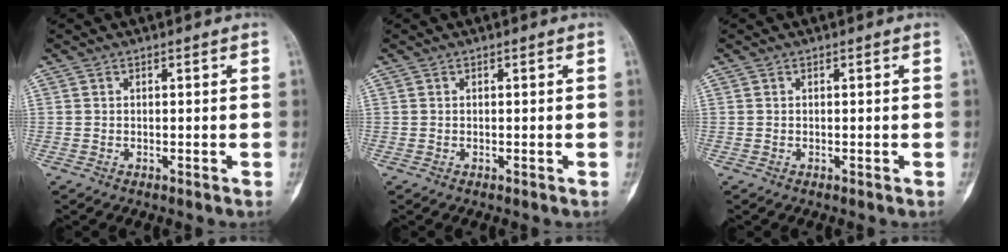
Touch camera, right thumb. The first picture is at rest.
{"total": 0.0}
{"total": 0.0}